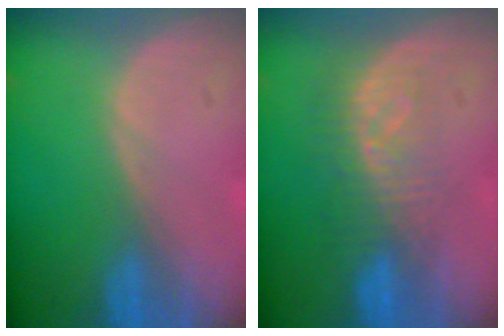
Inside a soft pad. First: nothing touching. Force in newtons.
{"total": 8.4, "press": 7.4, "slide": 3.9}